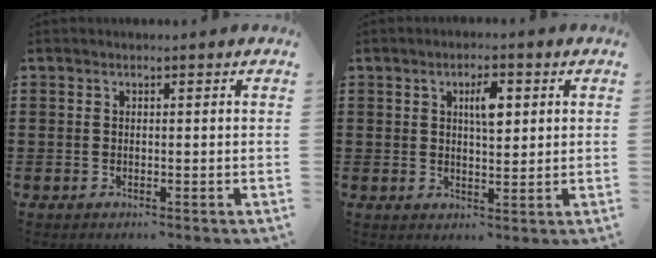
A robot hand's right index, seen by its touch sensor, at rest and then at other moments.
{"total": 4.2, "force": [1.3, 1.5, 3.7], "torque": [-0.061, 0.003, 0.017]}